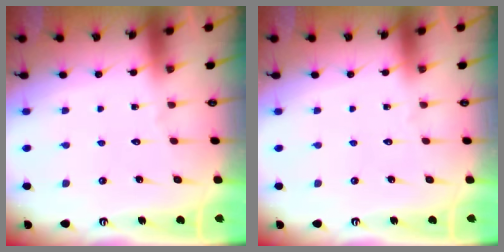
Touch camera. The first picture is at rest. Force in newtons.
{"total": 0.0}